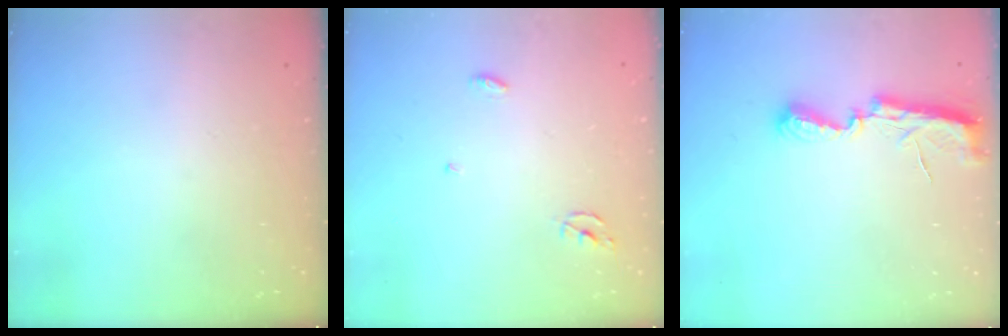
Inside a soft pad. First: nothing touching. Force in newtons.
{"total": 3.1, "press": 3.1, "slide": 0.2}
{"total": 7.2, "press": 7.2, "slide": 0.5}